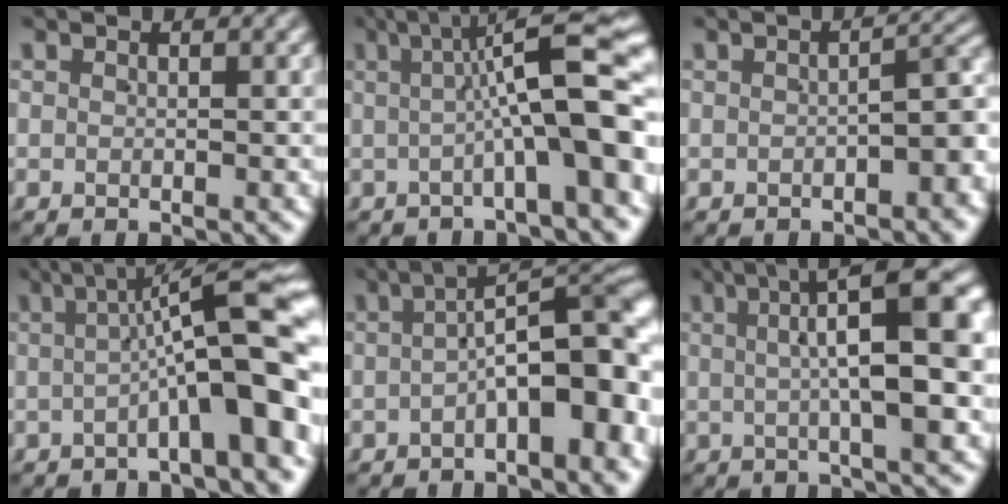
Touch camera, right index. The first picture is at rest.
{"total": 9.6, "force": [1.0, 1.9, 9.3], "torque": [-0.103, 0.028, 0.005]}
{"total": 3.8, "force": [-1.6, 1.4, 3.2], "torque": [-0.023, 0.003, -0.021]}
{"total": 8.5, "force": [0.5, 1.2, 8.5], "torque": [-0.097, 0.022, 0.004]}
{"total": 8.8, "force": [-1.4, 3.2, 8.0], "torque": [-0.087, 0.005, -0.020]}
{"total": 10.5, "force": [2.7, 2.6, 9.9], "torque": [-0.114, 0.035, 0.032]}